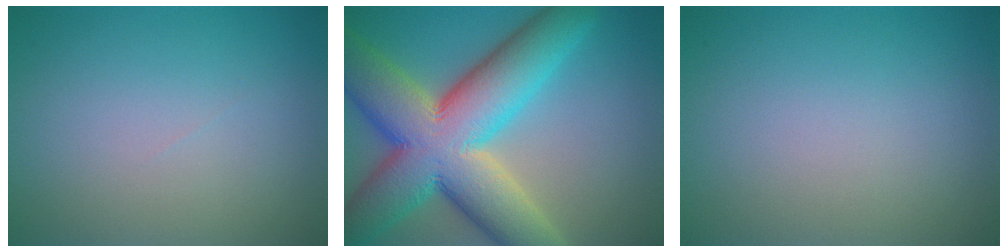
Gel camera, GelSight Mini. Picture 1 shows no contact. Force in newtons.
{"total": 15.1, "press": 15.1, "slide": 1.0}
{"total": 0.0}